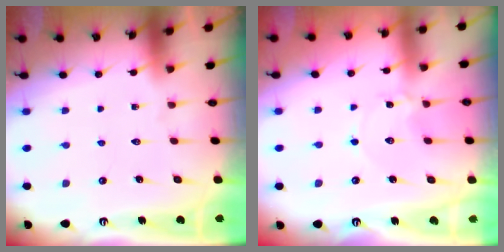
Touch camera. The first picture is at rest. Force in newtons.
{"total": 1.4, "press": 1.4, "slide": 0.1}